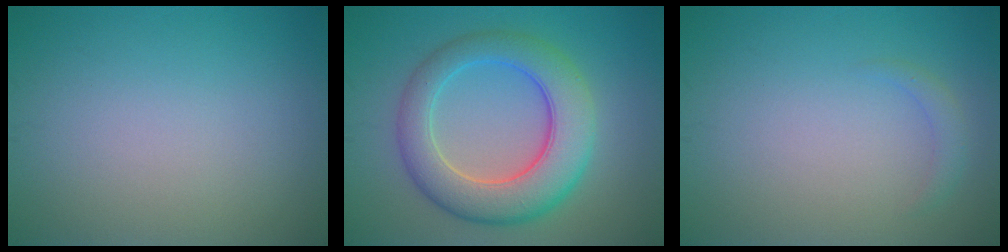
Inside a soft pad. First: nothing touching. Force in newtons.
{"total": 7.9, "press": 7.9, "slide": 0.1}
{"total": 1.1, "press": 1.1, "slide": 0.0}